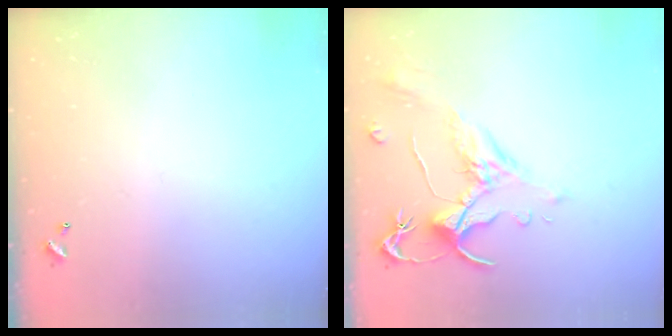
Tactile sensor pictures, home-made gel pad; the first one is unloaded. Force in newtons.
{"total": 1.5, "press": 1.0, "slide": 1.1}